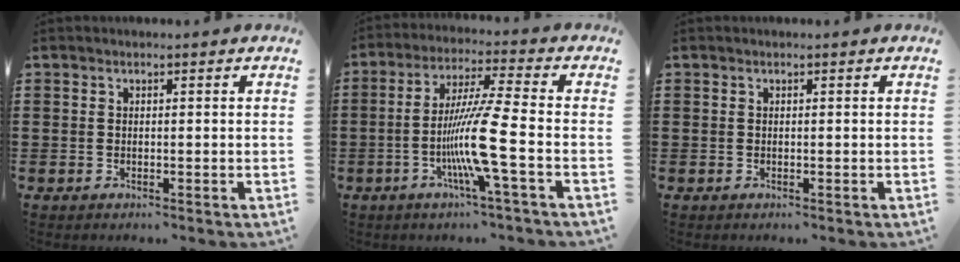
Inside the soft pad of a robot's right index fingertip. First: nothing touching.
{"total": 10.6, "force": [-3.3, -0.6, 10.1], "torque": [-0.200, -0.014, -0.070]}
{"total": 0.0}